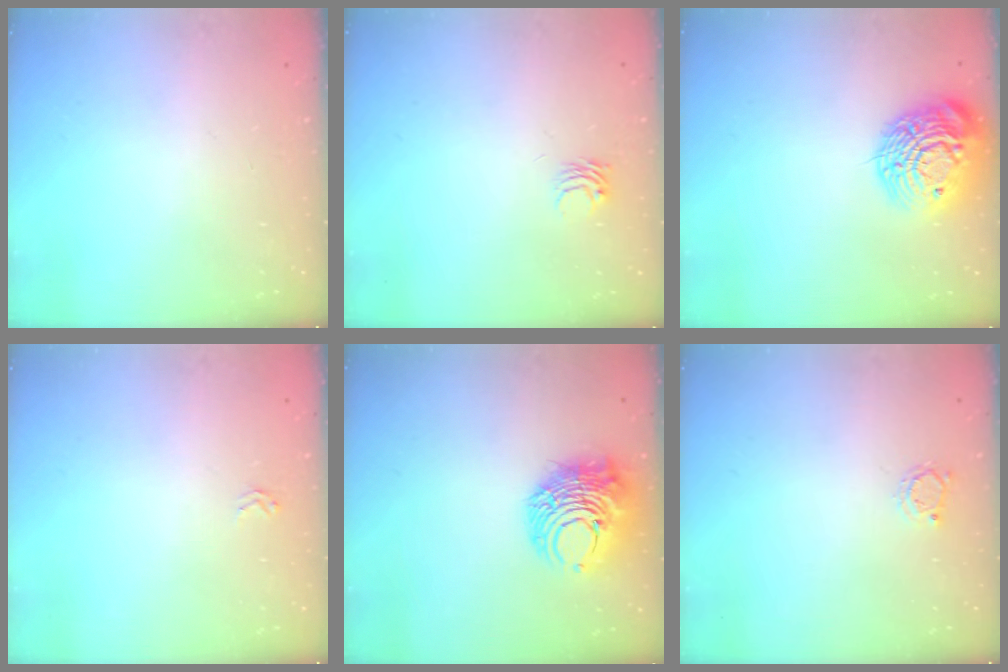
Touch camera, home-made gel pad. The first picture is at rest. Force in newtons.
{"total": 3.3, "press": 3.3, "slide": 0.0}
{"total": 17.4, "press": 17.4, "slide": 1.4}
{"total": 1.6, "press": 1.6, "slide": 0.2}
{"total": 10.9, "press": 10.9, "slide": 1.2}
{"total": 2.6, "press": 2.6, "slide": 0.4}